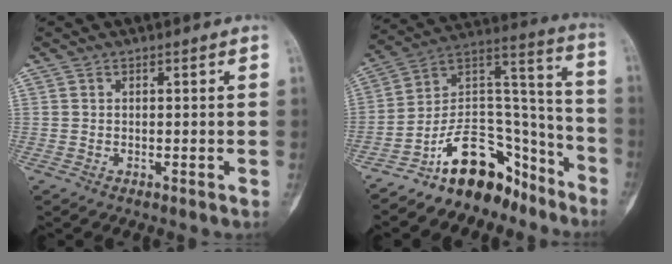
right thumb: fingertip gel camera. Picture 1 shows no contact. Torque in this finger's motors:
{"motor_torque": [2.92, -0.81, 0.98, -1.79, 0.11]}